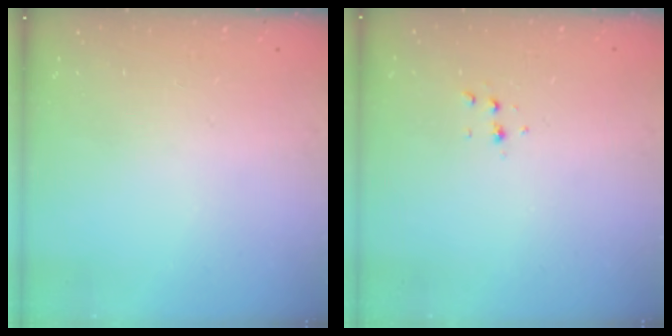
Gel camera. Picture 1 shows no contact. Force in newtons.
{"total": 3.8, "press": 3.7, "slide": 1.1}